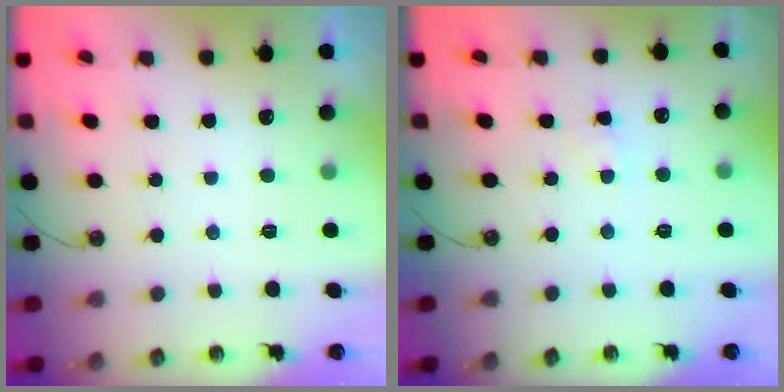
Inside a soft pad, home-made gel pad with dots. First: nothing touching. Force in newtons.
{"total": 2.5, "press": 2.4, "slide": 0.4}